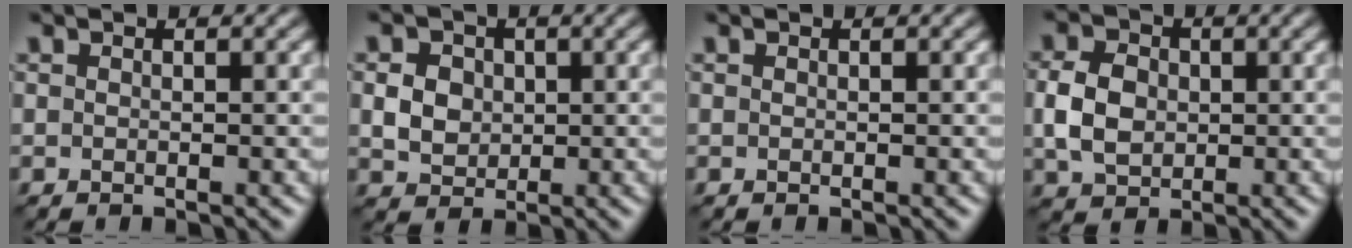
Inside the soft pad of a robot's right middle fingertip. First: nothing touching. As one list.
[{"total": 2.9, "force": [0.3, 2.5, 1.5], "torque": [-0.030, -0.002, 0.006]}, {"total": 0.0}, {"total": 4.6, "force": [0.0, 3.6, 2.9], "torque": [-0.066, 0.001, -0.003]}]